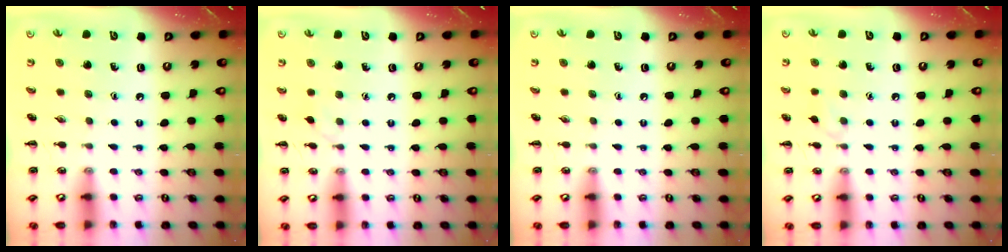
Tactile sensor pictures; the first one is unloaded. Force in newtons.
{"total": 2.9, "press": 2.7, "slide": 1.1}
{"total": 0.0}
{"total": 4.2, "press": 3.9, "slide": 1.5}